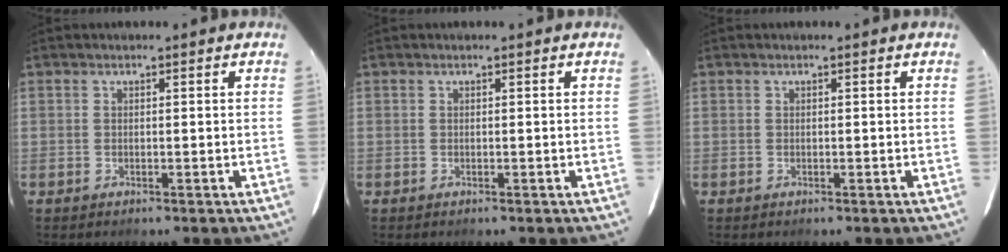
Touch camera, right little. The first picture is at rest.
{"total": 0.0}
{"total": 0.0}